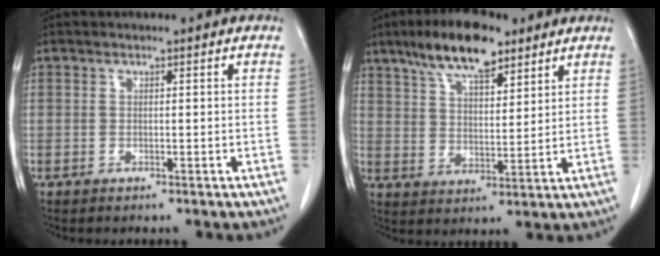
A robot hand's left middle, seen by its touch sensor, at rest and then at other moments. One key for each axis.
{"total": 11.3, "fx": 7.9, "fy": 3.3, "fz": 7.3, "tx": -0.133, "ty": 0.010, "tz": 0.141}